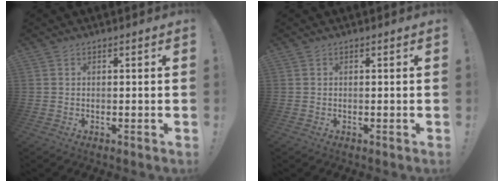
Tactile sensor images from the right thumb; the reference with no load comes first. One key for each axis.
{"total": 0.0}